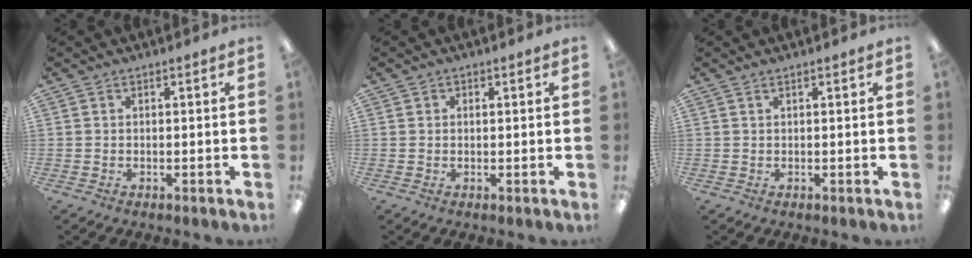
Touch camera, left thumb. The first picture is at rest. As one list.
[{"total": 0.7, "force": [0.3, 0.7, 0.0], "torque": [0.008, 0.001, 0.003]}, {"total": 0.6, "force": [0.5, 0.1, 0.3], "torque": [-0.007, 0.001, 0.008]}]